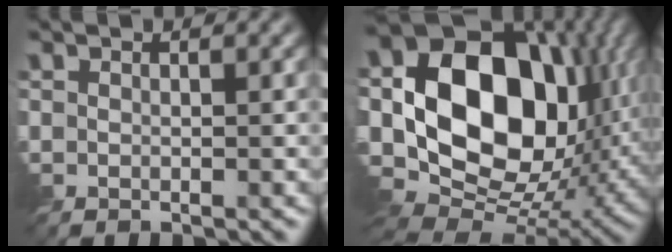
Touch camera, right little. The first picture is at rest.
{"total": 18.5, "force": [3.3, 13.6, 12.2], "torque": [-0.240, -0.010, 0.081]}